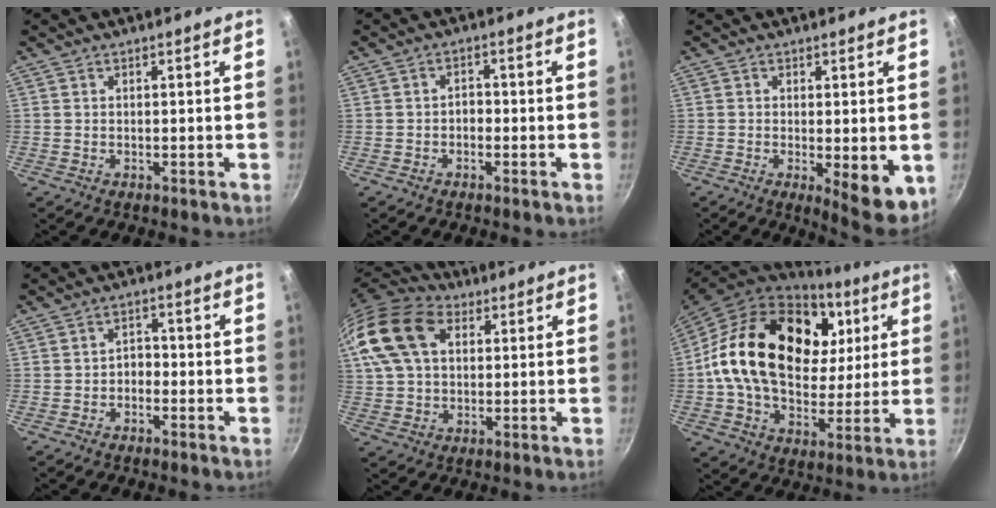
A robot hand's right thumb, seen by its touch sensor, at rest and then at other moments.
{"total": 1.9, "force": [-0.8, 1.3, 1.1], "torque": [-0.004, 0.012, -0.015]}
{"total": 8.3, "force": [-1.3, 2.6, 7.8], "torque": [-0.092, -0.013, -0.009]}
{"total": 2.5, "force": [-1.3, 1.7, 1.3], "torque": [-0.006, 0.018, -0.025]}
{"total": 18.7, "force": [5.7, 12.9, 12.2], "torque": [-0.248, 0.018, 0.094]}
{"total": 29.3, "force": [7.4, 19.8, 20.3], "torque": [-0.337, 0.001, 0.120]}